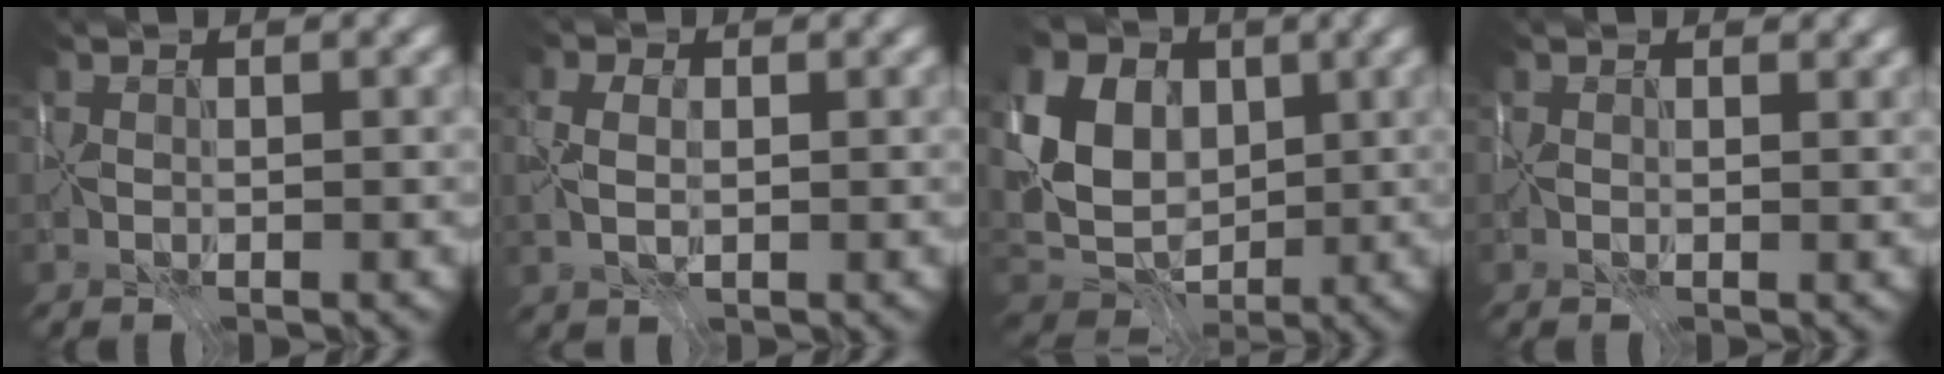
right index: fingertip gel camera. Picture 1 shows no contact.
{"total": 3.8, "force": [0.2, 2.7, 2.6], "torque": [-0.050, 0.019, -0.004]}
{"total": 10.9, "force": [2.4, 8.4, 6.5], "torque": [-0.147, 0.019, 0.041]}
{"total": 1.3, "force": [0.8, 0.7, 0.6], "torque": [-0.006, -0.003, 0.006]}